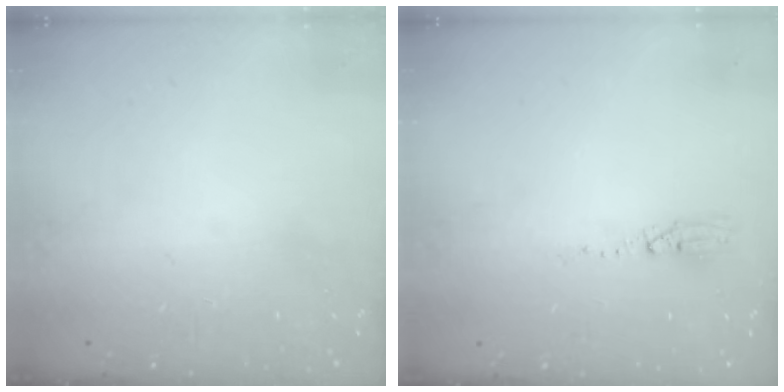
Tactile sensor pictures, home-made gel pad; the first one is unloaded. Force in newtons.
{"total": 14.6, "press": 5.0, "slide": 13.7}